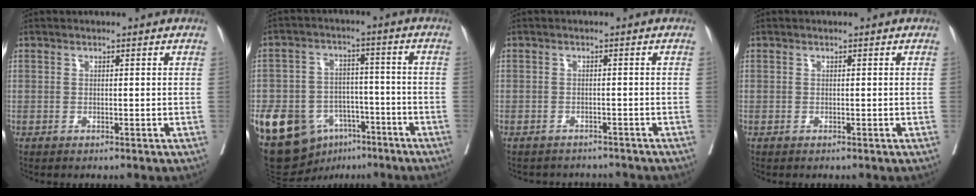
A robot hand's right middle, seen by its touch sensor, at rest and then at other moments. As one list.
[{"total": 16.4, "force": [-8.6, 11.2, 8.3], "torque": [-0.162, 0.018, -0.131]}, {"total": 5.3, "force": [-5.0, 1.8, 0.3], "torque": [-0.001, 0.004, -0.059]}, {"total": 0.0}]